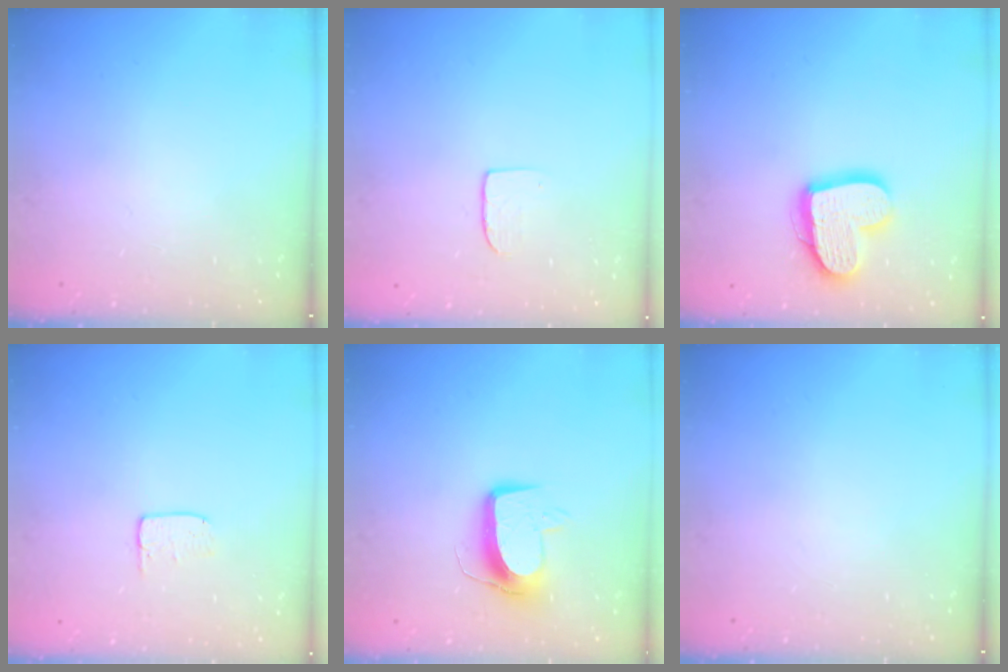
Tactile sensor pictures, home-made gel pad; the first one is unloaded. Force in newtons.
{"total": 4.7, "press": 4.7, "slide": 0.4}
{"total": 16.4, "press": 16.4, "slide": 1.5}
{"total": 3.4, "press": 3.4, "slide": 0.3}
{"total": 11.0, "press": 10.9, "slide": 0.7}
{"total": 0.0}